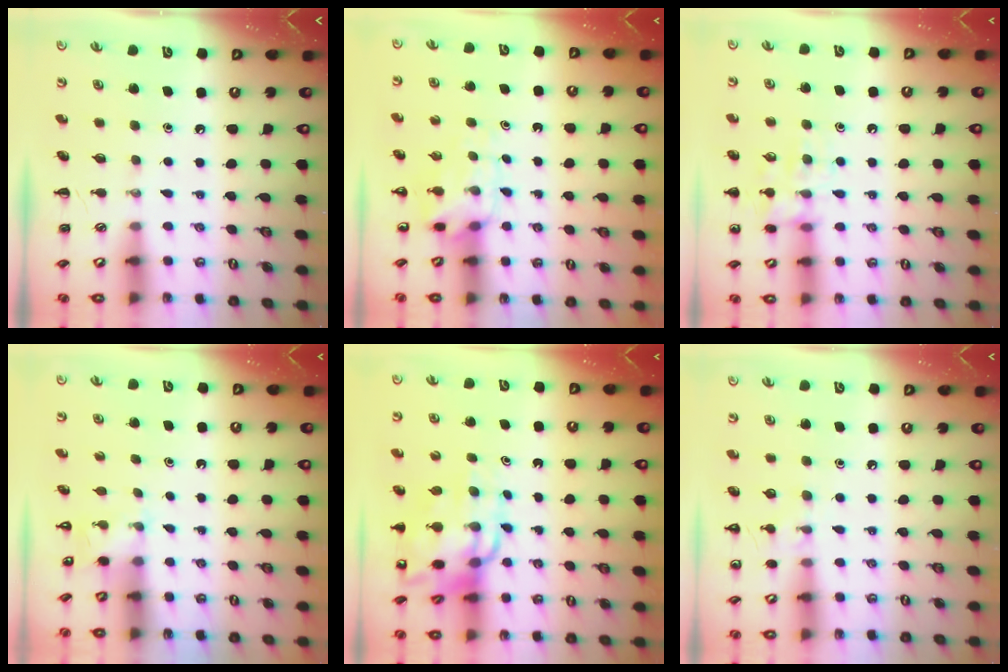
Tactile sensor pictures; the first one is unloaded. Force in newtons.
{"total": 5.2, "press": 5.1, "slide": 1.1}
{"total": 12.7, "press": 12.6, "slide": 1.4}
{"total": 2.2, "press": 2.1, "slide": 0.7}
{"total": 12.7, "press": 12.1, "slide": 3.7}
{"total": 7.8, "press": 7.4, "slide": 2.3}